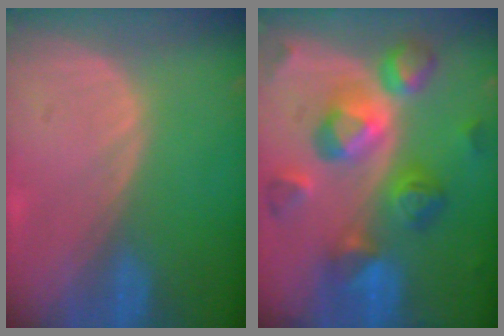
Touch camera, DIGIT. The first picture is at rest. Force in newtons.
{"total": 11.4, "press": 11.4, "slide": 1.0}